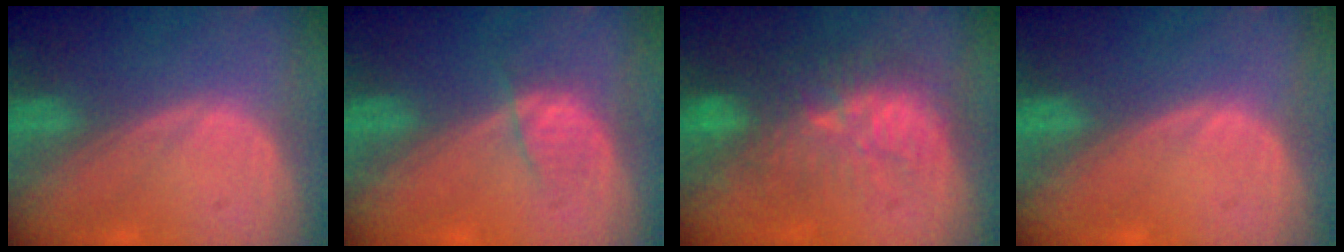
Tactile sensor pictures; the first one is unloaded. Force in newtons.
{"total": 2.1, "press": 2.1, "slide": 0.3}
{"total": 9.5, "press": 9.1, "slide": 2.8}
{"total": 0.0}